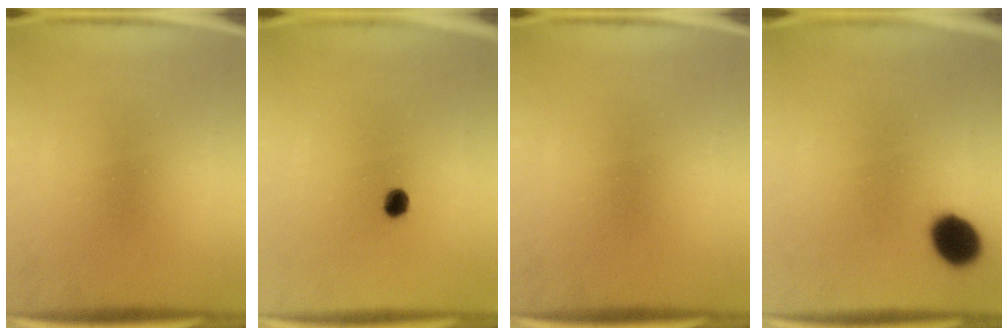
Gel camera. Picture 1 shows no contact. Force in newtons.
{"total": 2.7}
{"total": 0.0}
{"total": 8.5}